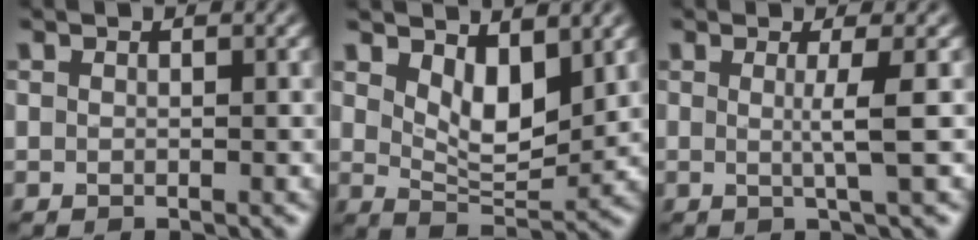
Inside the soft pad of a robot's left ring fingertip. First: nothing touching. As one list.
[{"total": 4.4, "force": [2.1, 2.0, 3.2], "torque": [-0.062, -0.016, 0.037]}, {"total": 2.4, "force": [0.1, 0.4, 2.4], "torque": [-0.044, -0.001, -0.007]}]